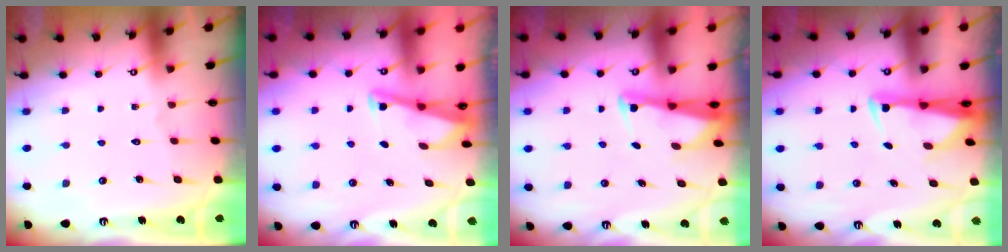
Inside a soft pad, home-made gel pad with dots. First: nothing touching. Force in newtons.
{"total": 2.8, "press": 2.8, "slide": 0.4}
{"total": 2.4, "press": 2.4, "slide": 0.5}
{"total": 2.8, "press": 2.7, "slide": 1.0}